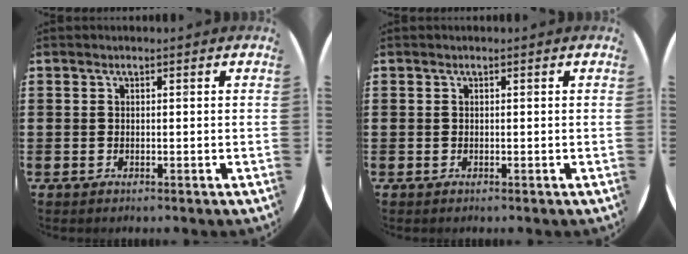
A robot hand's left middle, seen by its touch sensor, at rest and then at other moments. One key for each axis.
{"total": 0.0}